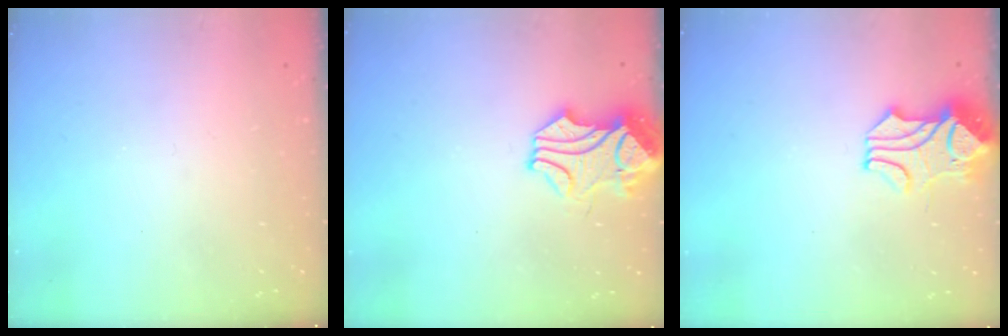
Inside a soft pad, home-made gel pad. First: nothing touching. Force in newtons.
{"total": 2.1, "press": 1.9, "slide": 0.9}
{"total": 2.5, "press": 2.2, "slide": 1.2}